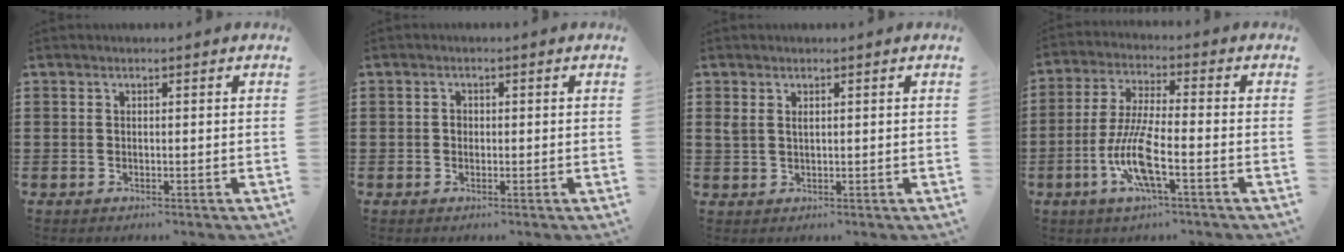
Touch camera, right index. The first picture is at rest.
{"total": 0.9, "force": [-0.1, 0.8, 0.4], "torque": [-0.011, 0.002, -0.001]}
{"total": 1.4, "force": [0.7, 0.7, 0.9], "torque": [-0.021, 0.003, 0.013]}
{"total": 9.5, "force": [-3.6, 1.9, 8.6], "torque": [-0.185, -0.013, -0.073]}